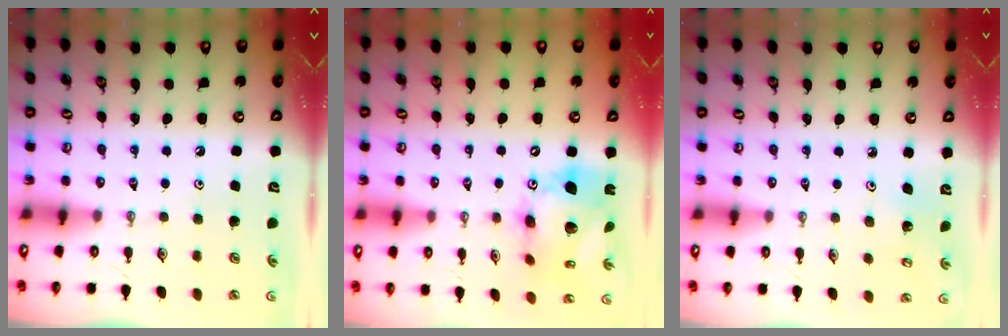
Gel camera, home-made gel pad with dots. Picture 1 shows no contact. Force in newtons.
{"total": 16.3, "press": 16.3, "slide": 1.7}
{"total": 3.7, "press": 3.7, "slide": 0.2}